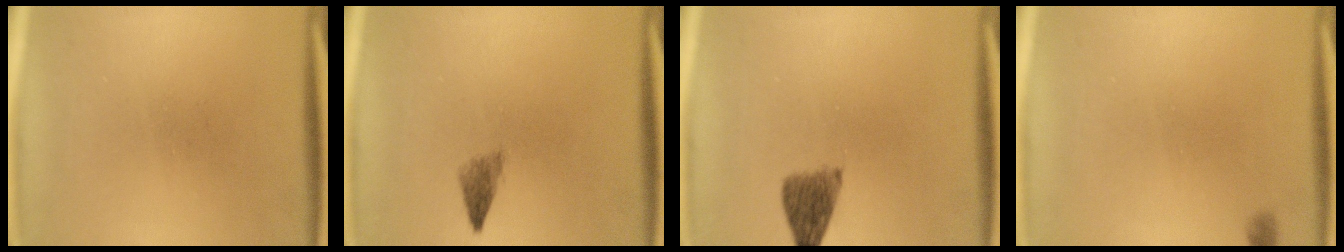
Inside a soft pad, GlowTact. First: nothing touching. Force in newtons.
{"total": 1.9}
{"total": 4.5}
{"total": 0.7}